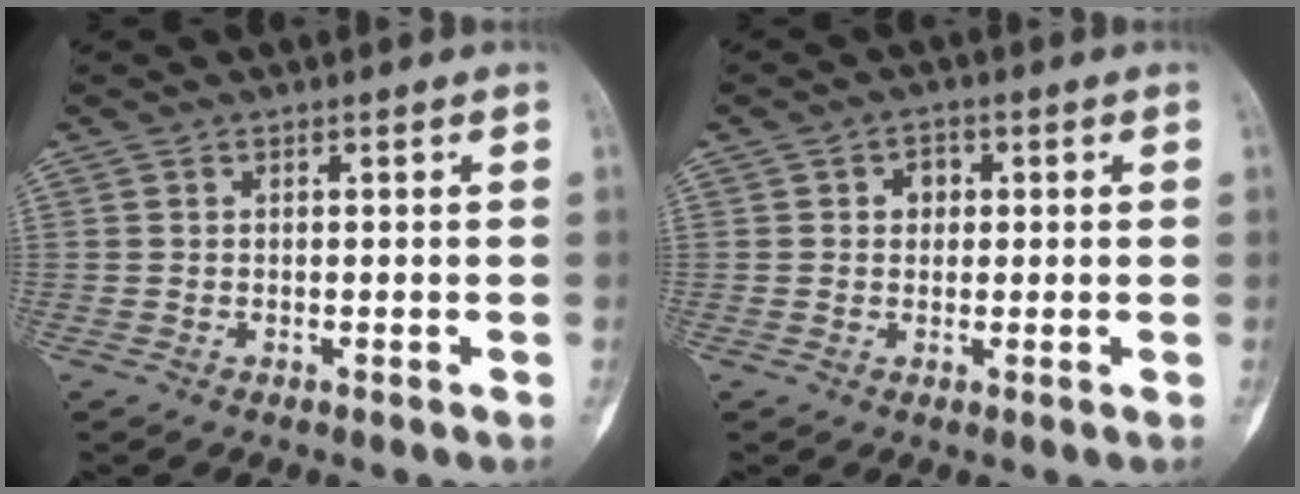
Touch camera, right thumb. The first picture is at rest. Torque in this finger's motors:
{"motor_torque": [0.25, -0.01, 0.23, 0.05, -0.02]}